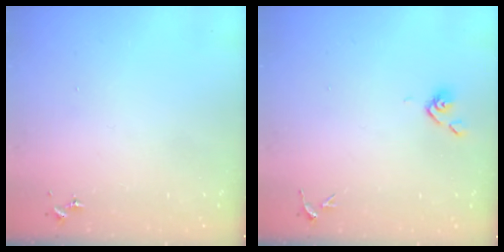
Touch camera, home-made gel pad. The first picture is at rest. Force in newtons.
{"total": 4.3, "press": 4.2, "slide": 0.9}